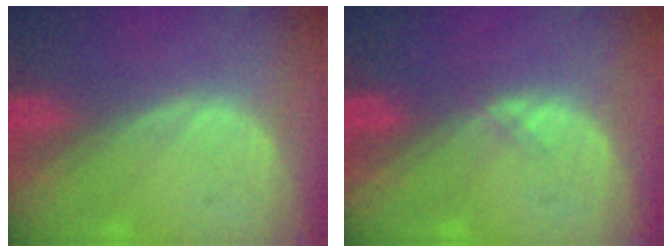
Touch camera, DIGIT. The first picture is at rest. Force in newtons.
{"total": 0.6, "press": 0.5, "slide": 0.2}